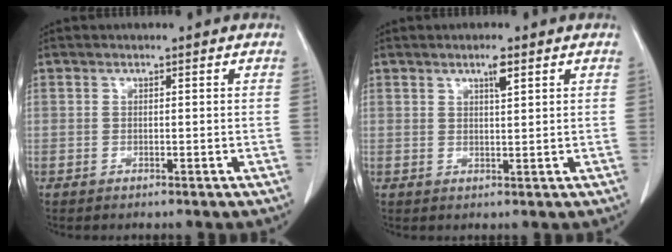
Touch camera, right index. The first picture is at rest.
{"total": 2.1, "force": [1.2, 0.2, 1.7], "torque": [-0.033, -0.001, 0.021]}